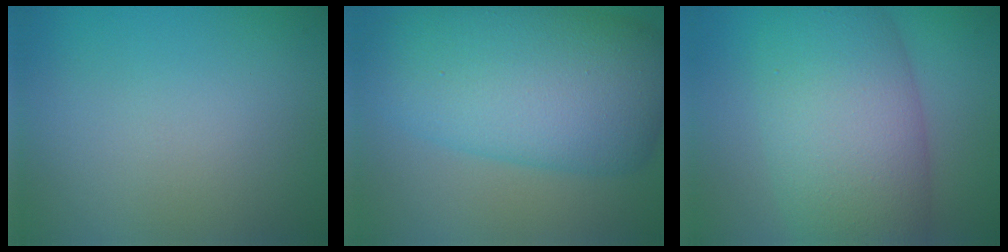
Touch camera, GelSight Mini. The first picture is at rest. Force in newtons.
{"total": 11.1, "press": 11.1, "slide": 0.3}
{"total": 10.2, "press": 10.2, "slide": 0.6}